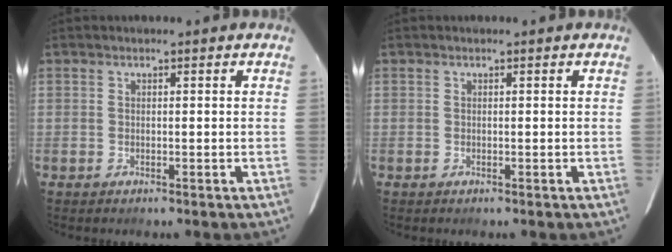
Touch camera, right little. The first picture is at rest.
{"total": 0.0}